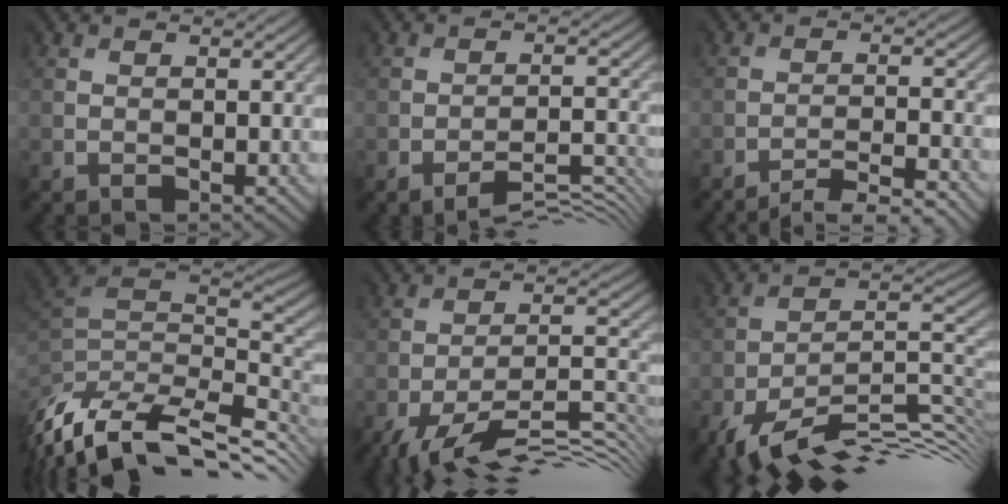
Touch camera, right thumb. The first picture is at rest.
{"total": 3.7, "force": [-3.6, -0.2, 1.2], "torque": [-0.021, -0.002, -0.053]}
{"total": 4.4, "force": [-4.3, -0.7, 0.6], "torque": [-0.016, 0.006, -0.079]}
{"total": 9.6, "force": [-3.6, 4.6, 7.6], "torque": [-0.201, -0.008, -0.044]}
{"total": 11.0, "force": [-8.5, 2.2, 6.7], "torque": [-0.128, -0.014, -0.140]}
{"total": 12.2, "force": [-9.0, 2.9, 7.7], "torque": [-0.143, -0.009, -0.160]}